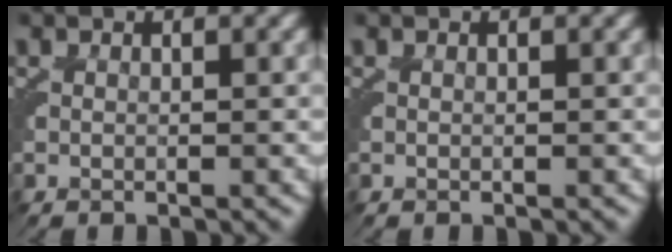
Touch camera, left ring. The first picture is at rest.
{"total": 0.0}